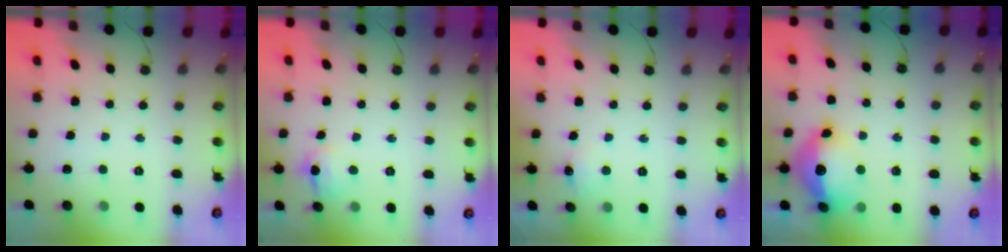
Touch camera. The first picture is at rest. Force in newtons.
{"total": 9.6, "press": 9.6, "slide": 0.9}
{"total": 6.1, "press": 6.1, "slide": 0.8}
{"total": 15.0, "press": 14.9, "slide": 1.7}